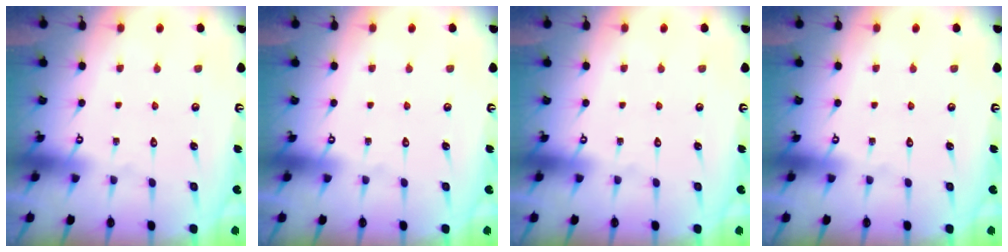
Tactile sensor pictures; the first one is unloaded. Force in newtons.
{"total": 0.0}
{"total": 0.0}
{"total": 0.0}